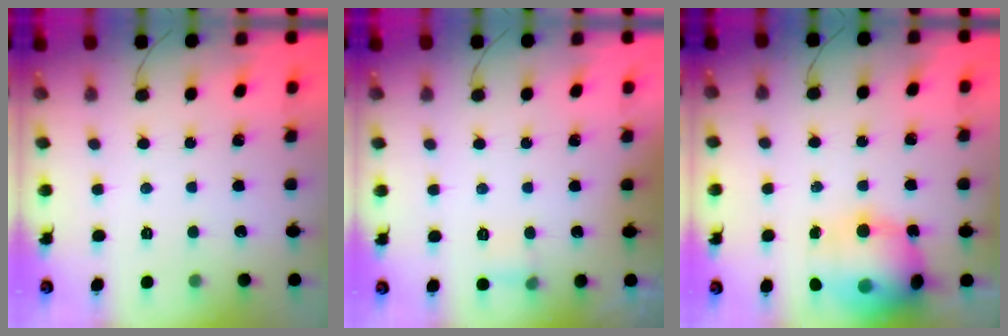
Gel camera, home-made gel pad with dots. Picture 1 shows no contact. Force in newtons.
{"total": 4.3, "press": 4.1, "slide": 1.1}
{"total": 16.5, "press": 16.1, "slide": 4.0}